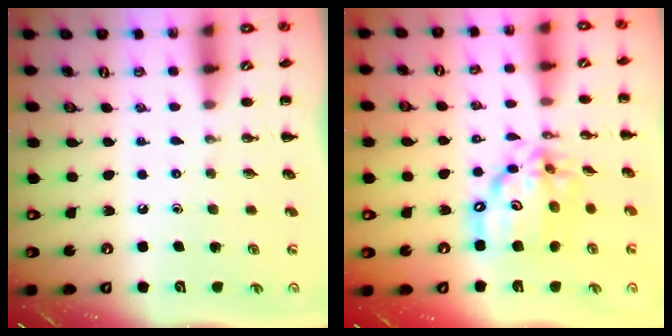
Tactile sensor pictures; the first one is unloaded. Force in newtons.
{"total": 15.1, "press": 14.5, "slide": 4.2}